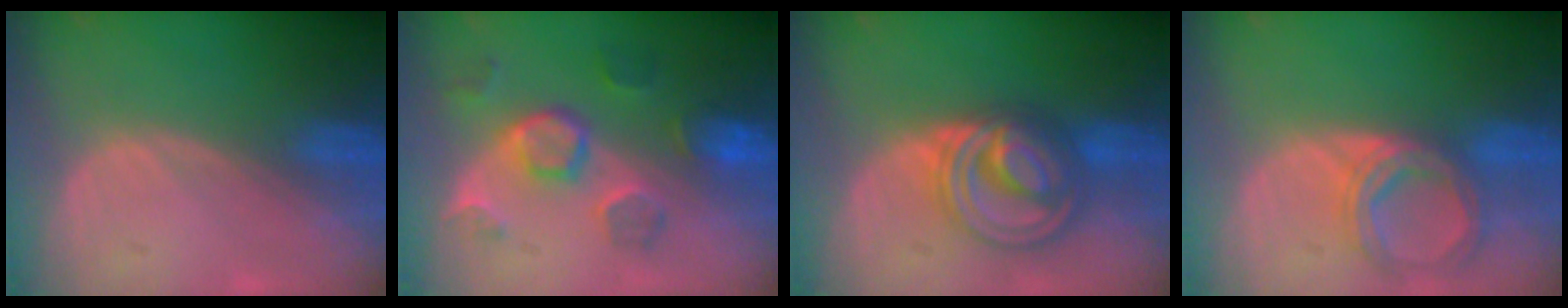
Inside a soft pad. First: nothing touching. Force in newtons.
{"total": 8.7, "press": 7.9, "slide": 3.7}
{"total": 8.7, "press": 8.7, "slide": 0.6}
{"total": 6.7, "press": 6.2, "slide": 2.7}